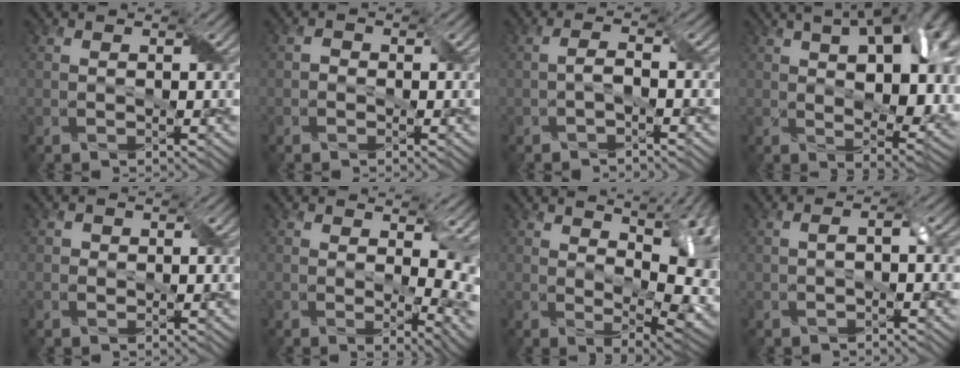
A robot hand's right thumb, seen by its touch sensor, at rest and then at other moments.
{"total": 0.9, "force": [-0.4, 0.7, 0.3], "torque": [-0.006, 0.001, -0.011]}
{"total": 1.5, "force": [-0.8, 0.4, 1.2], "torque": [-0.027, 0.005, -0.018]}
{"total": 18.4, "force": [5.0, 10.0, 14.6], "torque": [-0.195, 0.029, 0.083]}
{"total": 0.8, "force": [0.0, 0.8, 0.0], "torque": [0.004, -0.001, -0.002]}
{"total": 7.8, "force": [1.2, 4.2, 6.5], "torque": [-0.090, -0.017, 0.031]}
{"total": 12.2, "force": [3.1, 5.8, 10.2], "torque": [-0.124, -0.002, 0.064]}
{"total": 1.3, "force": [-0.3, 0.3, 1.2], "torque": [-0.027, 0.005, -0.007]}